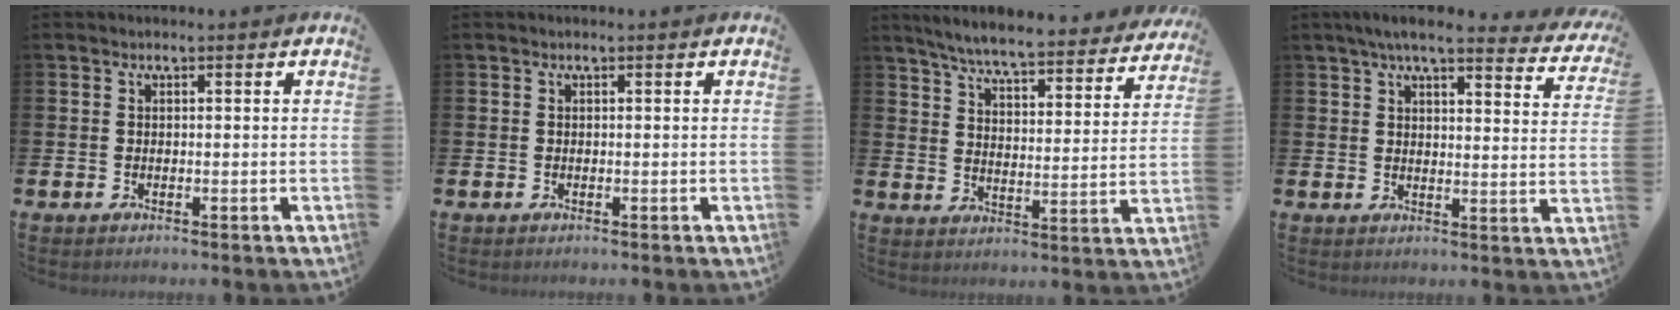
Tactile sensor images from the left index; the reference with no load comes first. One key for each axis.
{"total": 0.0}
{"total": 6.4, "fx": 6.0, "fy": 0.2, "fz": 2.2, "tx": -0.062, "ty": -0.049, "tz": 0.098}
{"total": 5.9, "fx": 5.1, "fy": 0.8, "fz": 2.8, "tx": -0.058, "ty": -0.027, "tz": 0.084}